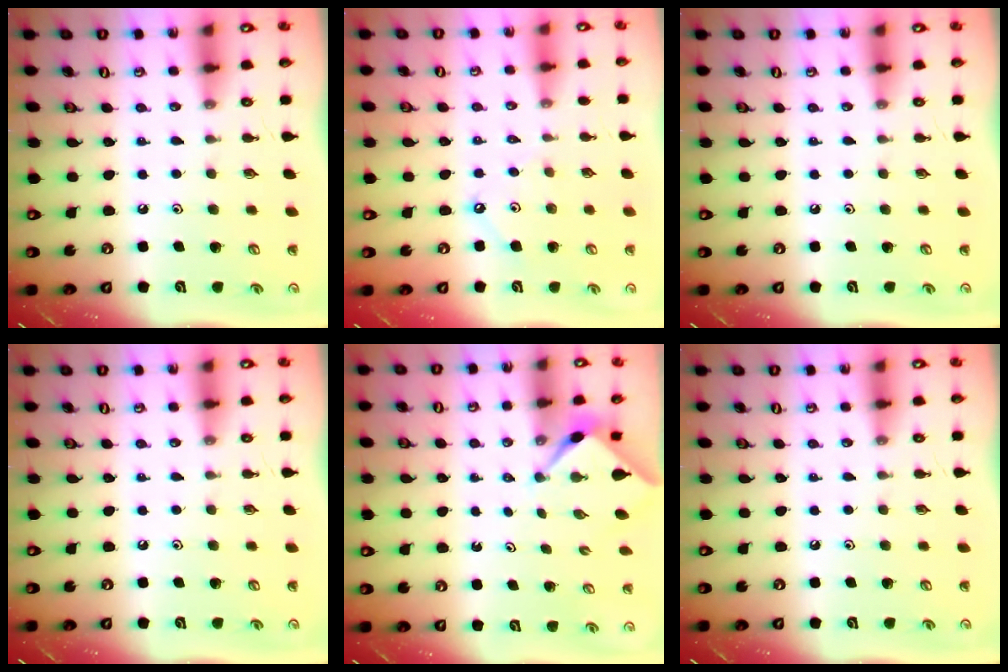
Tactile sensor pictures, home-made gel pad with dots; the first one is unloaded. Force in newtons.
{"total": 3.5, "press": 3.5, "slide": 0.3}
{"total": 0.0}
{"total": 0.0}
{"total": 2.4, "press": 2.4, "slide": 0.3}
{"total": 0.0}